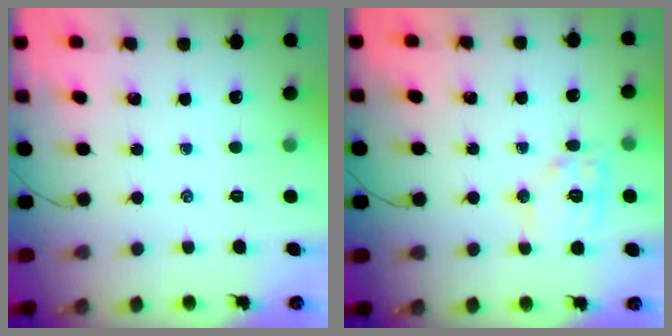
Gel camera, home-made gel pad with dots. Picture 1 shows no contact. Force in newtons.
{"total": 9.8, "press": 9.8, "slide": 0.2}